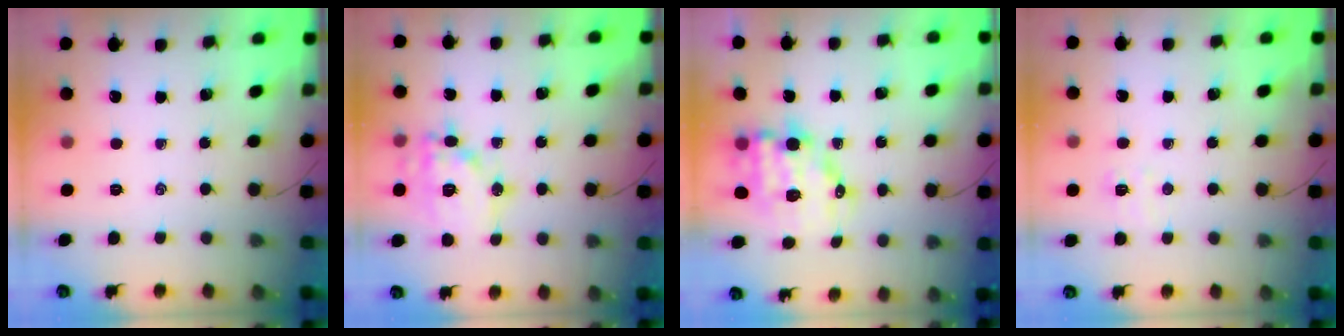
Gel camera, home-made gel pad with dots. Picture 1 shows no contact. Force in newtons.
{"total": 15.1, "press": 15.0, "slide": 1.3}
{"total": 10.9, "press": 10.6, "slide": 2.6}
{"total": 5.1, "press": 4.9, "slide": 1.4}